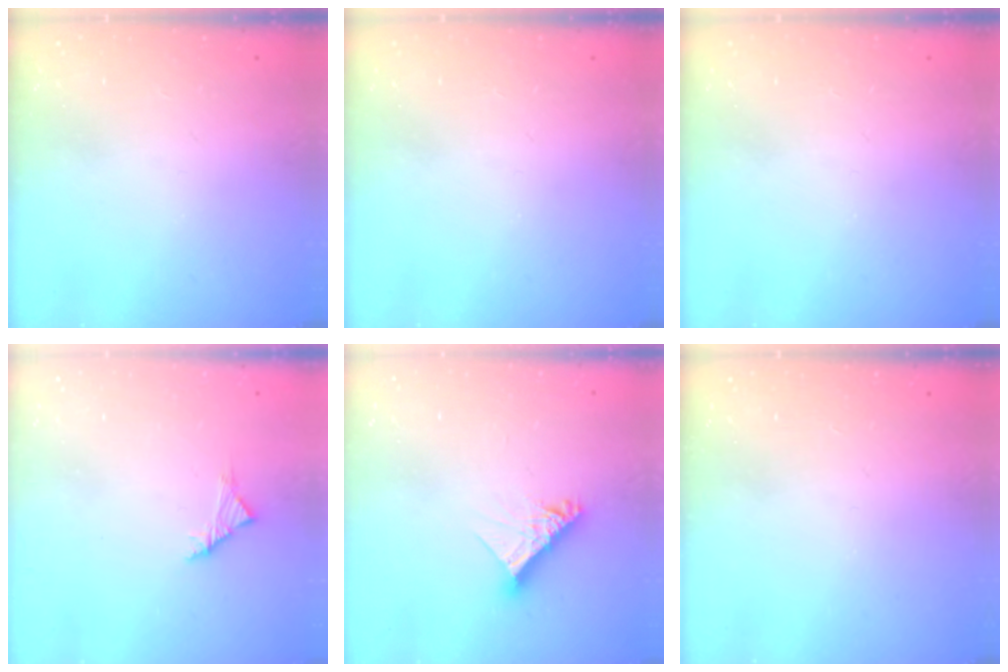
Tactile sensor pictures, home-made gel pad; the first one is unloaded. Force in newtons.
{"total": 0.0}
{"total": 0.0}
{"total": 2.8, "press": 2.6, "slide": 0.8}
{"total": 11.5, "press": 11.4, "slide": 1.1}
{"total": 0.0}